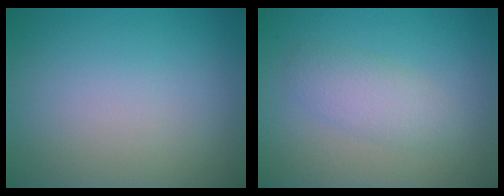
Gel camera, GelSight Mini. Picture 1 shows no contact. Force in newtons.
{"total": 2.4, "press": 2.4, "slide": 0.1}